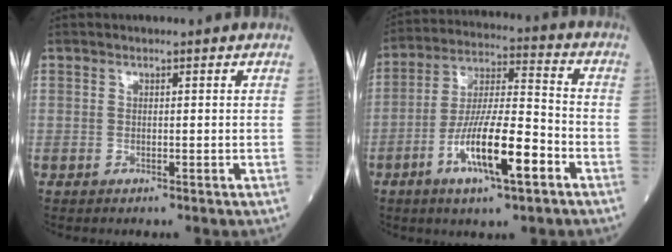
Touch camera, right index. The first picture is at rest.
{"total": 13.2, "force": [-5.6, 2.2, 11.8], "torque": [-0.219, -0.004, -0.101]}